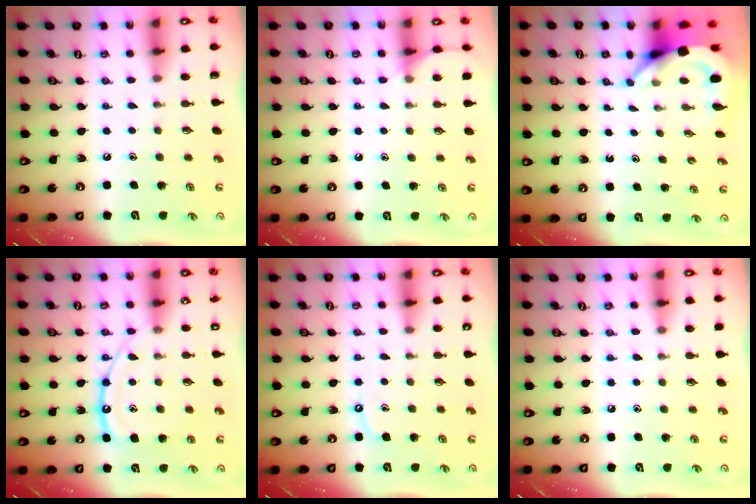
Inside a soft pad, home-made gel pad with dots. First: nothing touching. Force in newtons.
{"total": 5.1, "press": 5.0, "slide": 0.6}
{"total": 6.2, "press": 6.2, "slide": 0.5}
{"total": 12.8, "press": 12.7, "slide": 1.3}
{"total": 5.1, "press": 5.0, "slide": 0.7}
{"total": 2.9, "press": 2.9, "slide": 0.5}